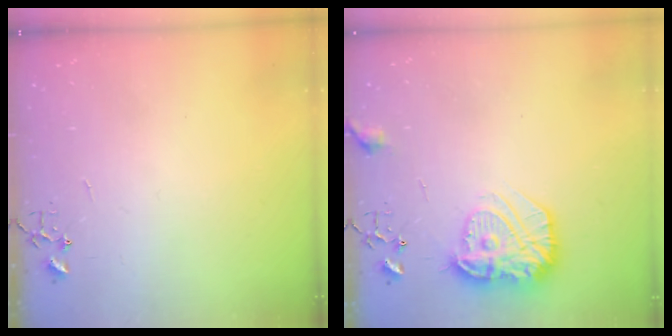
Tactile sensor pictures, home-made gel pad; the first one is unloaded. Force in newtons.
{"total": 17.2, "press": 17.2, "slide": 1.1}